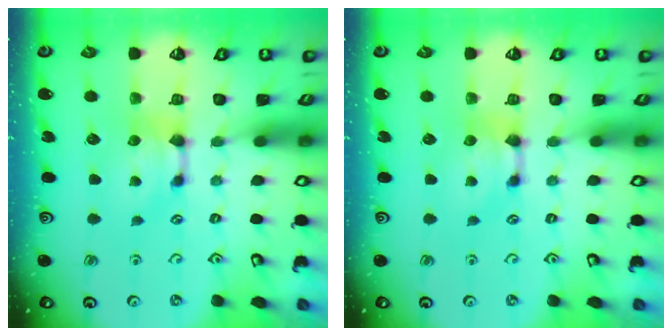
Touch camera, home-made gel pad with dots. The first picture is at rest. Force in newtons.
{"total": 0.0}